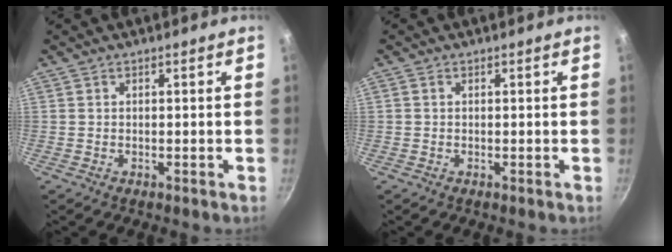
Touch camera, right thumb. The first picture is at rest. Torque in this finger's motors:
{"motor_torque": [0.57, 0.43, -0.03, 0.52, 0.00]}